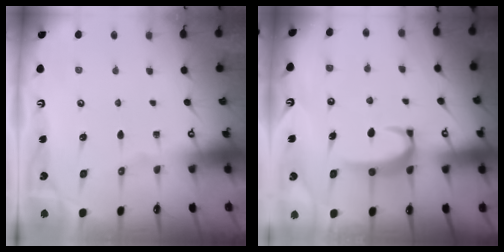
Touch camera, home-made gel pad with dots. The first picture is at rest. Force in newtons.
{"total": 2.8, "press": 2.8, "slide": 0.5}